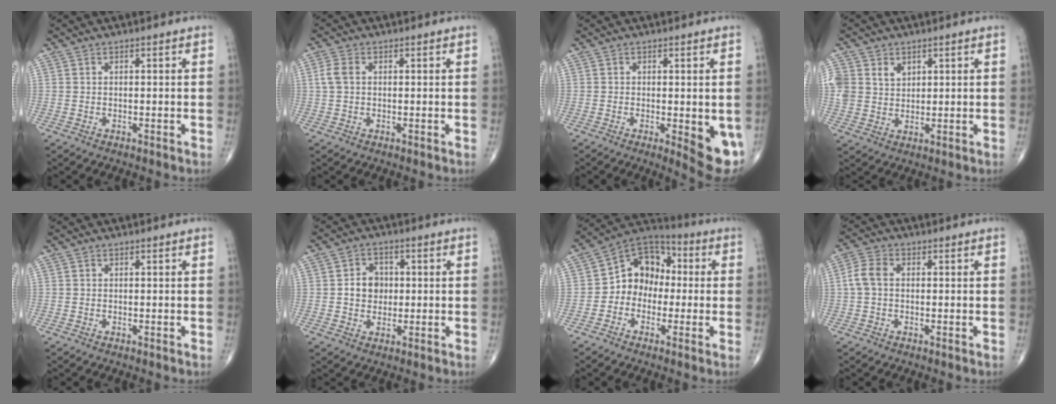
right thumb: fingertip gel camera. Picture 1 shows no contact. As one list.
[{"total": 3.1, "force": [0.4, 2.1, 2.2], "torque": [-0.056, 0.008, 0.006]}, {"total": 7.9, "force": [-1.8, 2.5, 7.3], "torque": [-0.085, -0.017, -0.020]}, {"total": 7.5, "force": [2.9, 6.2, 3.2], "torque": [-0.055, -0.005, 0.060]}, {"total": 0.0}, {"total": 5.4, "force": [0.2, 4.6, 2.9], "torque": [-0.024, 0.008, 0.000]}, {"total": 10.9, "force": [-0.9, 8.9, 6.1], "torque": [-0.059, 0.040, -0.035]}, {"total": 4.2, "force": [0.0, 2.9, 3.1], "torque": [-0.066, 0.014, -0.006]}]